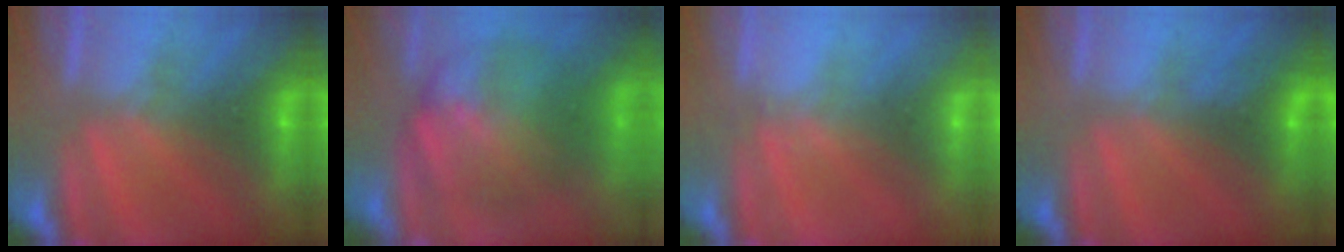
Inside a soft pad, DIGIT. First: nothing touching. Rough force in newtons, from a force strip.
{"total": 8.9}
{"total": 2.1}
{"total": 3.5}